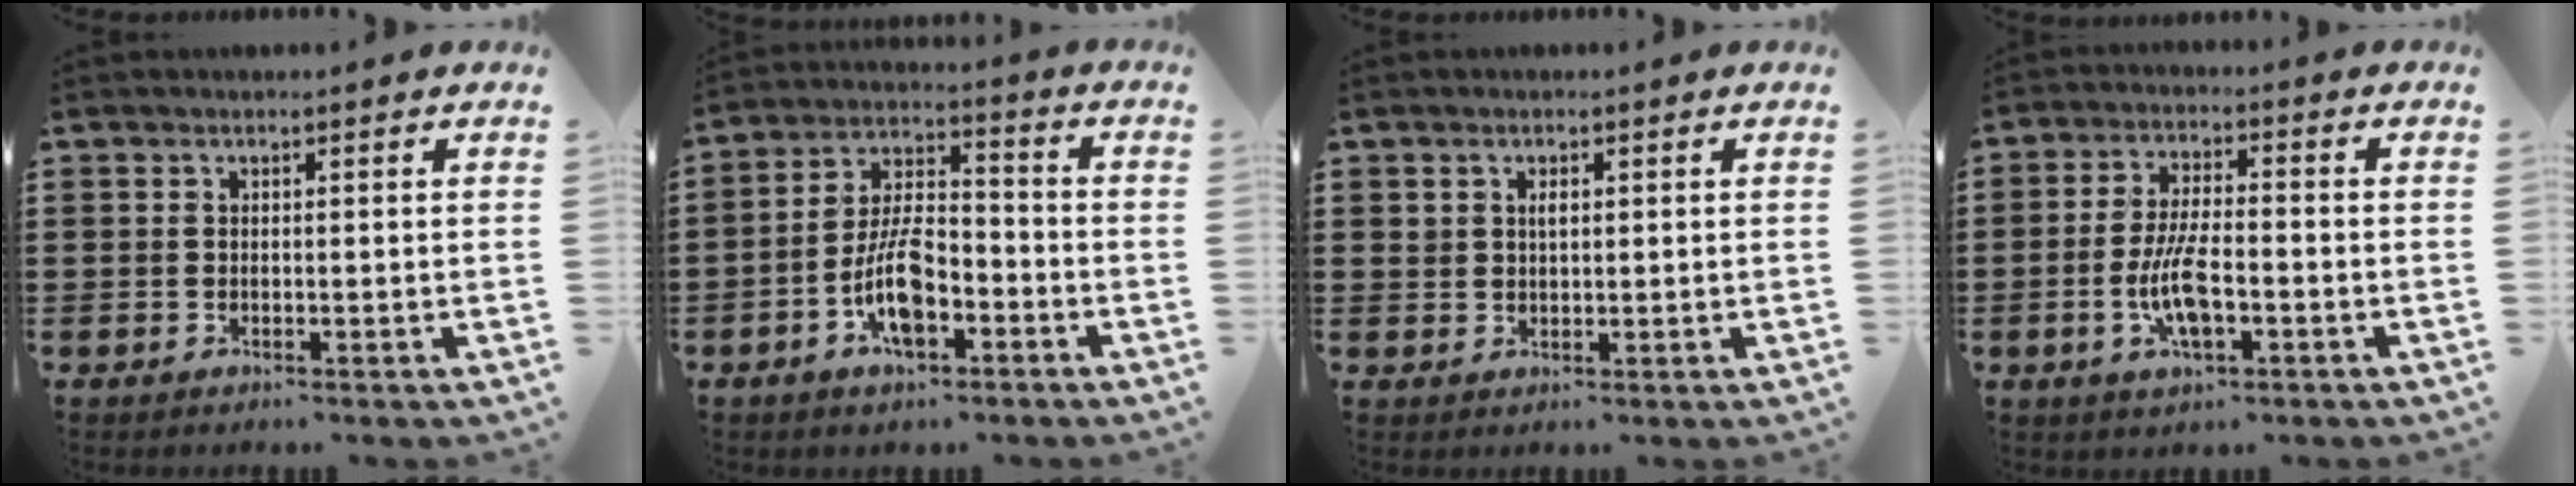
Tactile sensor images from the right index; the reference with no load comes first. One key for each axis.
{"total": 9.0, "fx": -4.0, "fy": 3.8, "fz": 7.2, "tx": -0.156, "ty": 0.001, "tz": -0.076}
{"total": 1.4, "fx": 0.6, "fy": 0.9, "fz": 0.9, "tx": -0.020, "ty": 0.006, "tz": 0.010}
{"total": 8.0, "fx": -2.4, "fy": 2.7, "fz": 7.2, "tx": -0.159, "ty": -0.010, "tz": -0.049}